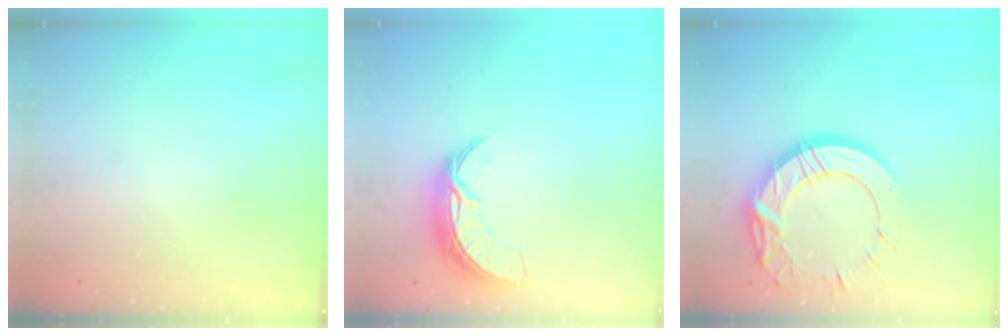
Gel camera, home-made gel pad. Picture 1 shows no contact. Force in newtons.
{"total": 8.2, "press": 8.1, "slide": 0.6}
{"total": 18.4, "press": 18.3, "slide": 1.1}